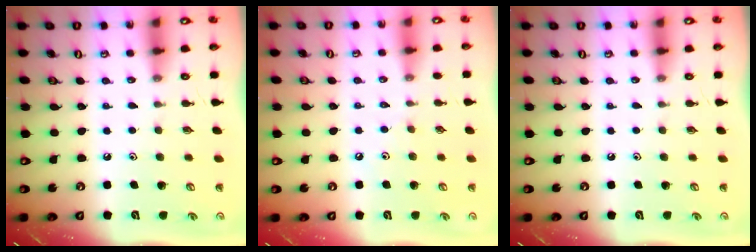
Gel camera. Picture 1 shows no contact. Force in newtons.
{"total": 3.6, "press": 3.6, "slide": 0.6}
{"total": 0.0}